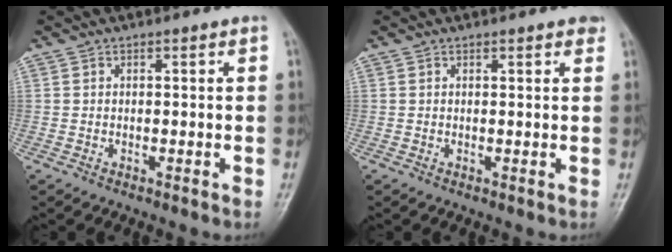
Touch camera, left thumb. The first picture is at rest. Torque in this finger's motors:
{"motor_torque": [0.92, -0.13, 0.32, -0.16, 0.00]}